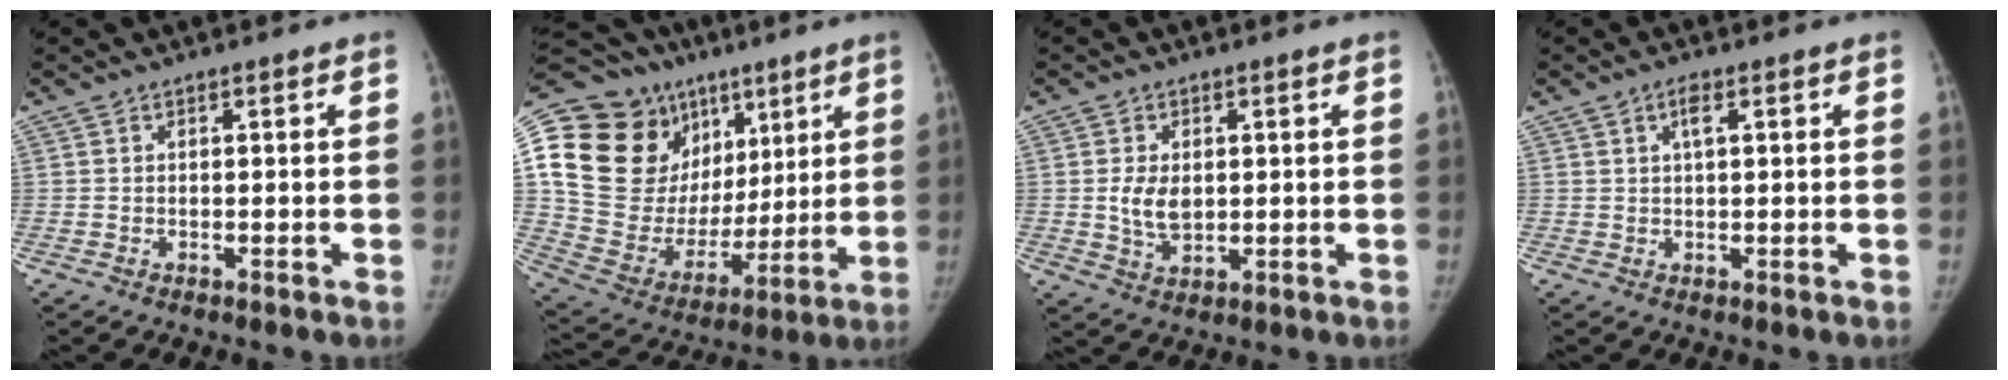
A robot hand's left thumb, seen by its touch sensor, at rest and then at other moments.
{"total": 28.9, "force": [11.5, 20.1, 17.3], "torque": [-0.259, 0.022, 0.216]}
{"total": 5.8, "force": [0.5, 3.8, 4.3], "torque": [-0.070, -0.007, 0.018]}
{"total": 2.7, "force": [1.1, 1.2, 2.1], "torque": [-0.034, 0.002, 0.020]}